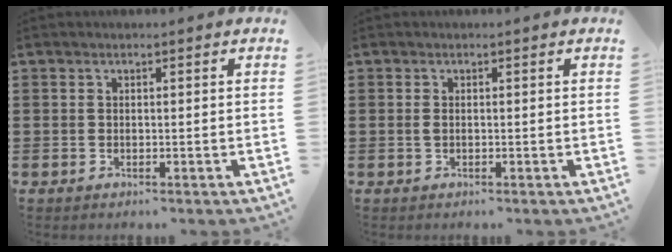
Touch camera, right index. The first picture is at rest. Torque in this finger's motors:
{"motor_torque": [0.40, -0.16, 0.20, 0.05]}